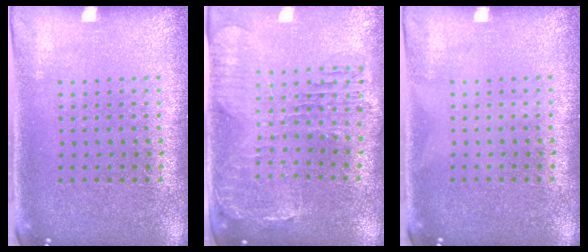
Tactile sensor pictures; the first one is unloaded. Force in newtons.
{"total": 1.5, "press": 1.5, "slide": 0.4}
{"total": 0.0}